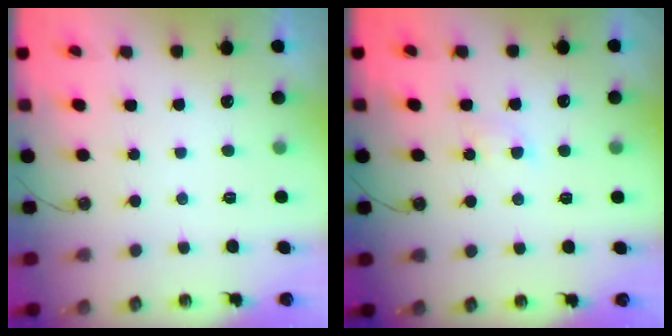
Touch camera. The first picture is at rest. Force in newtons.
{"total": 2.9, "press": 2.9, "slide": 0.6}